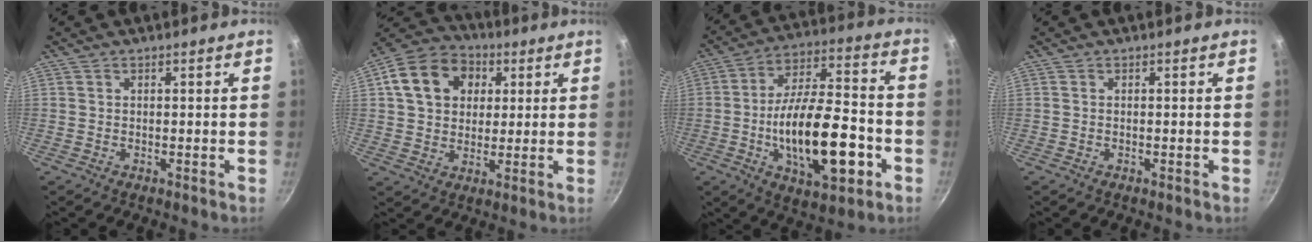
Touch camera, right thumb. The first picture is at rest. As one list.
[{"total": 14.5, "force": [4.1, 11.4, 8.0], "torque": [-0.119, 0.018, 0.055]}, {"total": 21.3, "force": [-5.7, 9.2, 18.4], "torque": [-0.282, 0.040, -0.088]}, {"total": 0.0}]